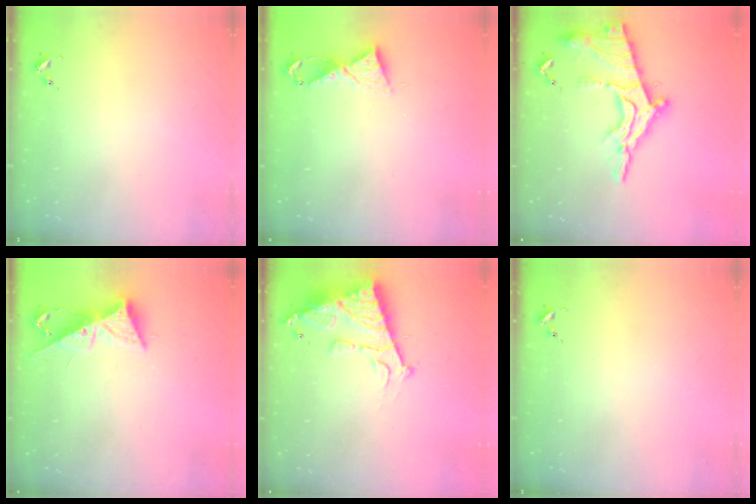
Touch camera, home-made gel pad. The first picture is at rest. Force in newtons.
{"total": 5.8, "press": 5.8, "slide": 0.6}
{"total": 20.7, "press": 20.6, "slide": 2.0}
{"total": 9.0, "press": 9.0, "slide": 0.5}
{"total": 14.2, "press": 14.1, "slide": 1.1}
{"total": 0.0}